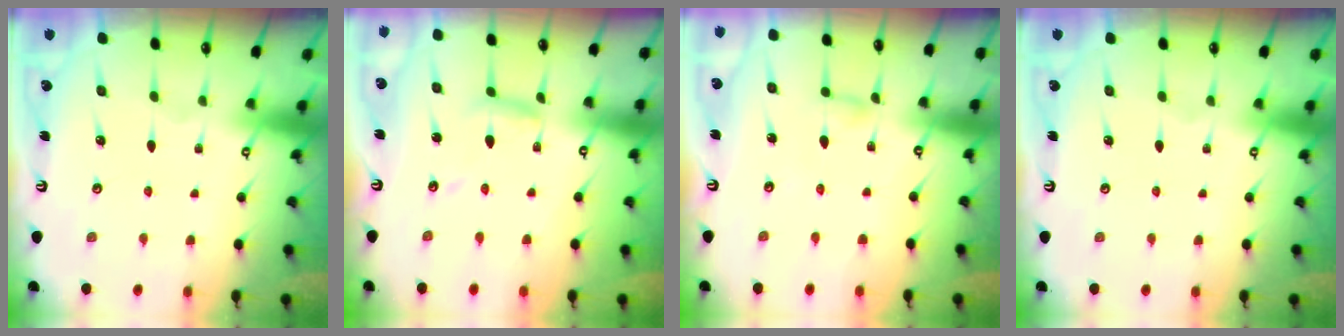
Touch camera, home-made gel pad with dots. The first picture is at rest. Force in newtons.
{"total": 7.2, "press": 7.2, "slide": 0.5}
{"total": 3.4, "press": 3.4, "slide": 0.4}
{"total": 0.0}